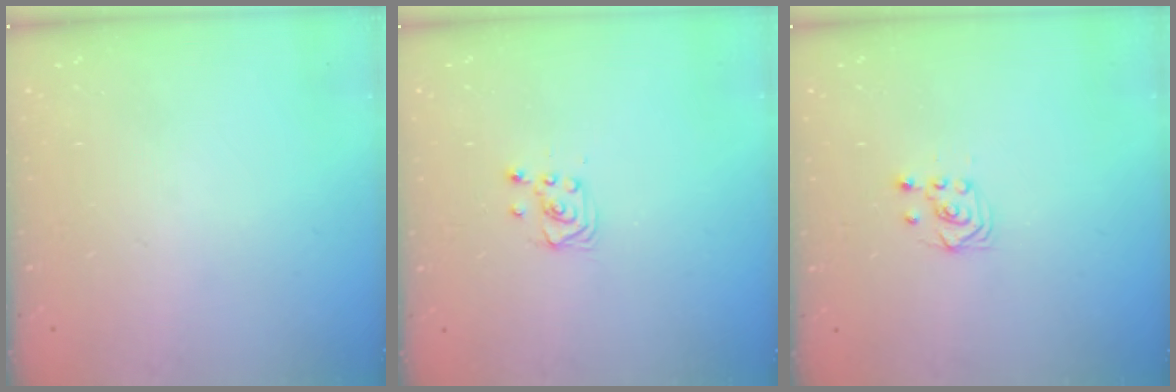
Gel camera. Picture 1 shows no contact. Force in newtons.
{"total": 2.9, "press": 2.9, "slide": 0.4}
{"total": 2.5, "press": 2.2, "slide": 1.2}